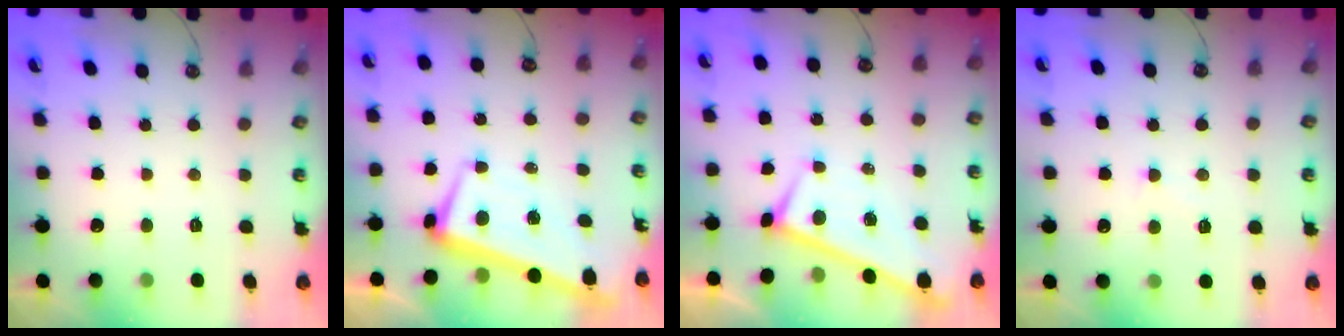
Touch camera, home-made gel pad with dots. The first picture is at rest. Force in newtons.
{"total": 2.5, "press": 2.5, "slide": 0.4}
{"total": 0.0}
{"total": 1.6, "press": 1.4, "slide": 0.7}